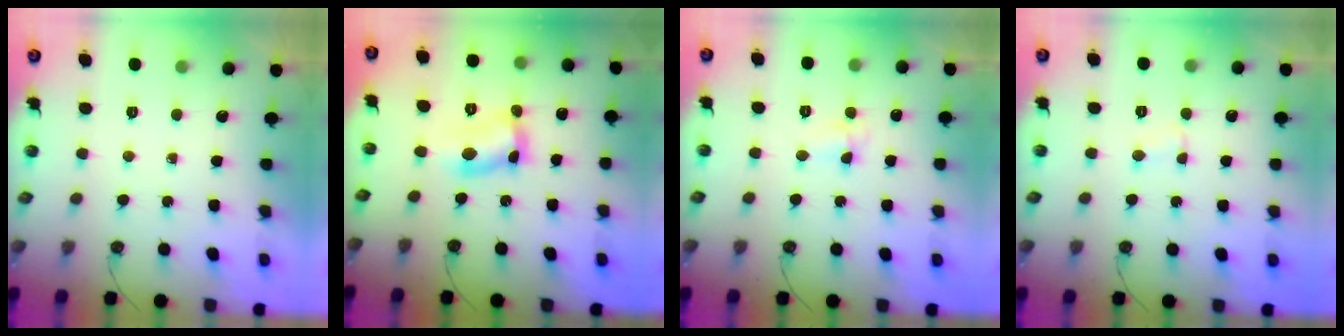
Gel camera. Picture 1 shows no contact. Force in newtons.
{"total": 8.9, "press": 8.9, "slide": 0.4}
{"total": 5.0, "press": 5.0, "slide": 0.6}
{"total": 2.3, "press": 2.3, "slide": 0.2}